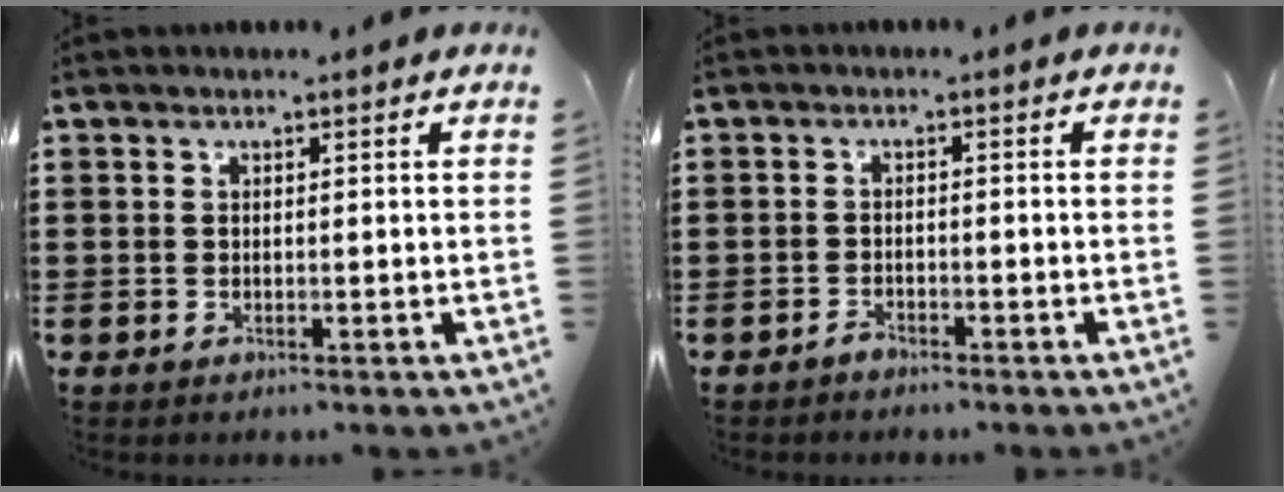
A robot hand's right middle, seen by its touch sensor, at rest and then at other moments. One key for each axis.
{"total": 1.5, "fx": -1.4, "fy": 0.4, "fz": 0.3, "tx": -0.011, "ty": -0.001, "tz": -0.028}